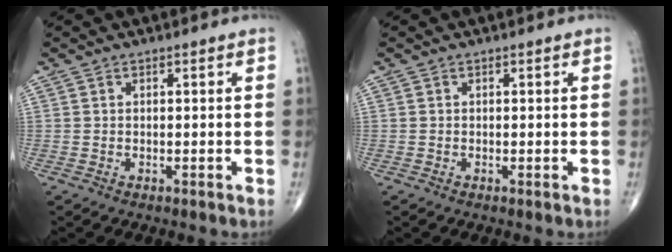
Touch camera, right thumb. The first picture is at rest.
{"total": 0.0}